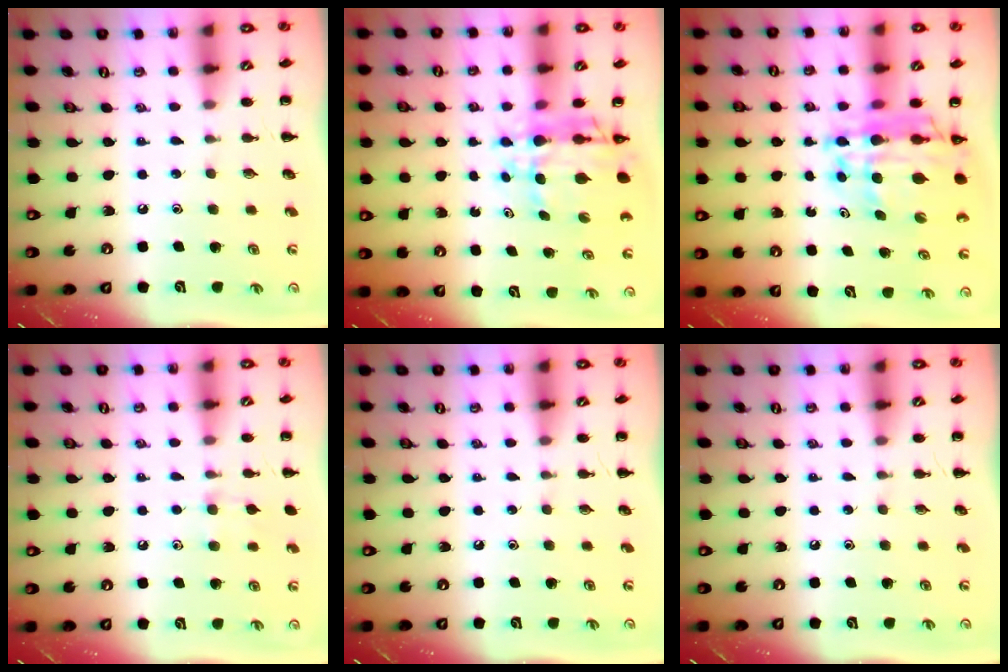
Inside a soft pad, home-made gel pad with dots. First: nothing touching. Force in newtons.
{"total": 8.1, "press": 7.6, "slide": 2.6}
{"total": 15.2, "press": 14.6, "slide": 4.2}
{"total": 7.3, "press": 7.0, "slide": 2.3}
{"total": 0.0}
{"total": 0.0}